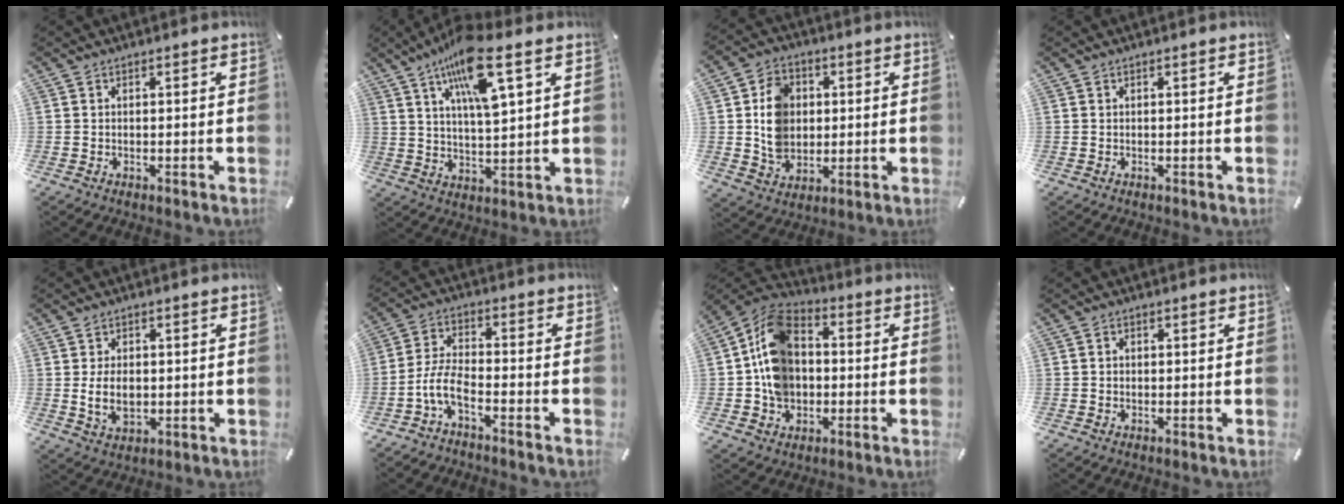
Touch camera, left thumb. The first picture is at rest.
{"total": 14.7, "force": [8.3, 3.6, 11.6], "torque": [-0.222, -0.026, 0.136]}
{"total": 10.1, "force": [1.0, 8.7, 5.0], "torque": [-0.091, 0.009, 0.019]}
{"total": 0.0}
{"total": 6.7, "force": [-0.2, 4.6, 5.0], "torque": [-0.101, -0.006, -0.009]}
{"total": 7.4, "force": [-4.4, 2.9, 5.2], "torque": [-0.119, 0.005, -0.082]}
{"total": 12.6, "force": [-0.5, 10.7, 6.8], "torque": [-0.150, 0.023, -0.010]}
{"total": 1.0, "force": [-0.1, 0.8, 0.5], "torque": [-0.010, 0.006, -0.004]}